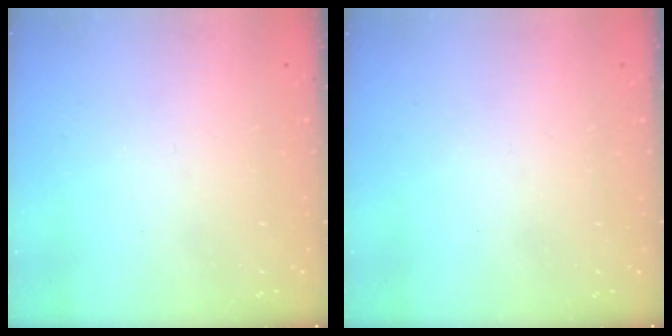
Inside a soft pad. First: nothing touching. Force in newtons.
{"total": 0.0}